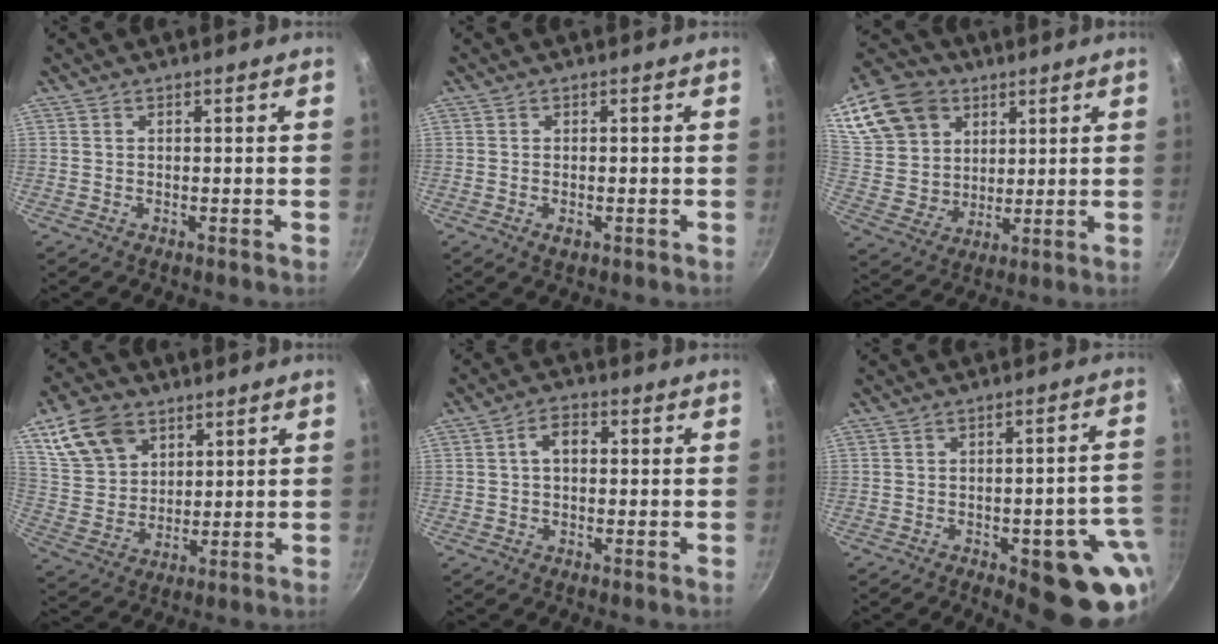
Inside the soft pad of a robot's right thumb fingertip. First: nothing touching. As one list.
[{"total": 2.0, "force": [-0.7, 1.1, 1.5], "torque": [-0.025, -0.002, -0.010]}, {"total": 21.4, "force": [10.0, 16.5, 9.4], "torque": [-0.201, -0.002, 0.196]}, {"total": 12.8, "force": [6.5, 9.0, 6.3], "torque": [-0.100, -0.013, 0.133]}, {"total": 4.5, "force": [0.6, 3.0, 3.3], "torque": [-0.043, 0.014, 0.002]}, {"total": 16.7, "force": [-5.8, 6.3, 14.3], "torque": [-0.117, 0.020, -0.070]}]